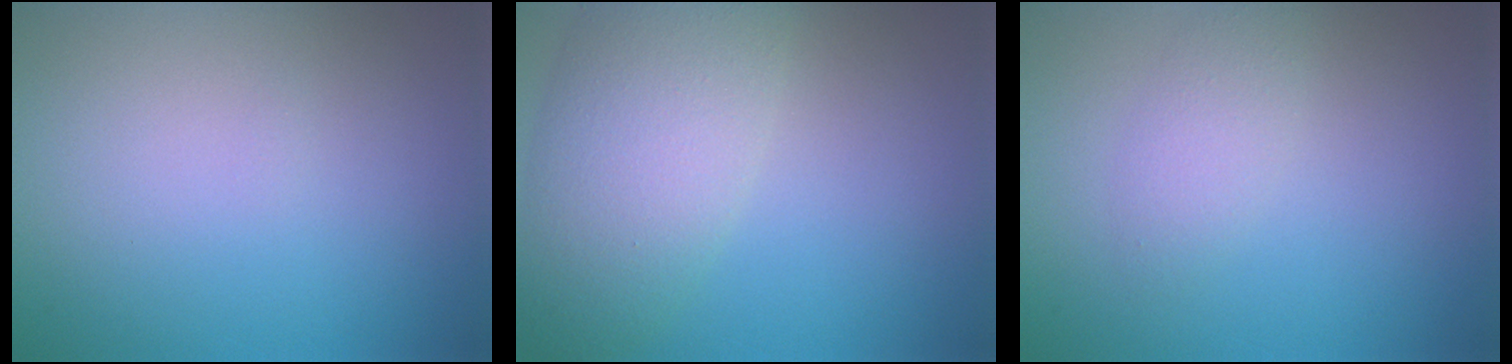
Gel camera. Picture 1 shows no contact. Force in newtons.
{"total": 6.3, "press": 6.3, "slide": 0.1}
{"total": 1.7, "press": 1.7, "slide": 0.1}